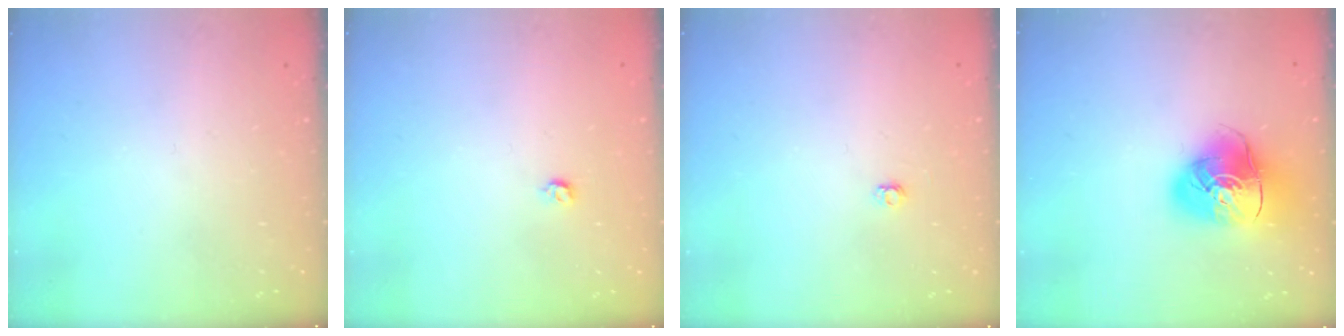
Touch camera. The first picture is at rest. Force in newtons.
{"total": 3.5, "press": 3.4, "slide": 0.6}
{"total": 2.9, "press": 2.9, "slide": 0.3}
{"total": 15.2, "press": 15.0, "slide": 2.2}